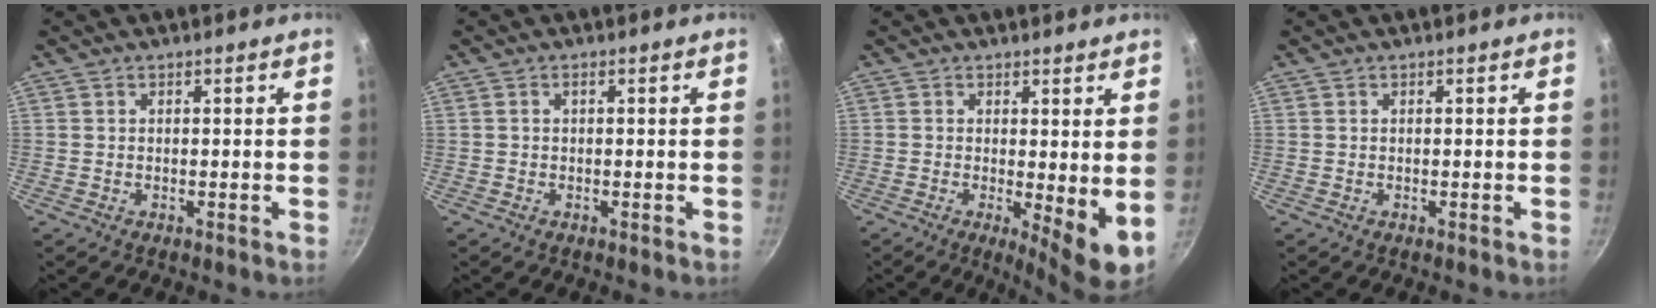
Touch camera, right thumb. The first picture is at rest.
{"total": 0.5, "force": [0.0, 0.2, 0.5], "torque": [-0.010, 0.005, 0.002]}
{"total": 6.4, "force": [0.3, 2.0, 6.0], "torque": [-0.085, -0.019, 0.006]}
{"total": 0.0}